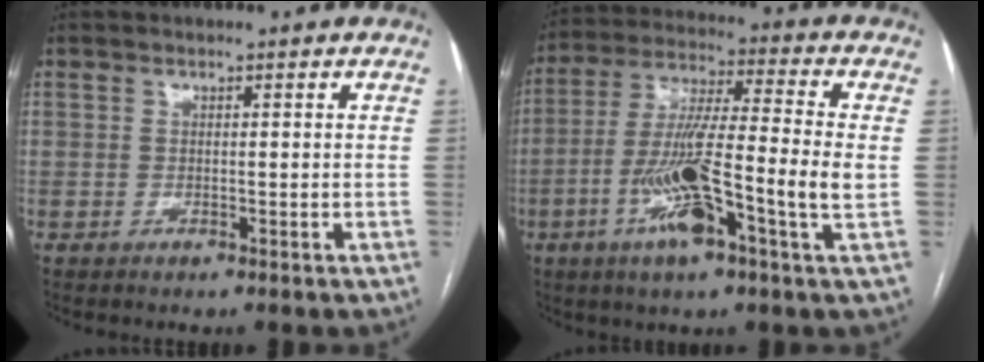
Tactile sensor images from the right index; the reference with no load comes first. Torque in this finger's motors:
{"motor_torque": [2.12, -0.02, 0.64, 0.21]}